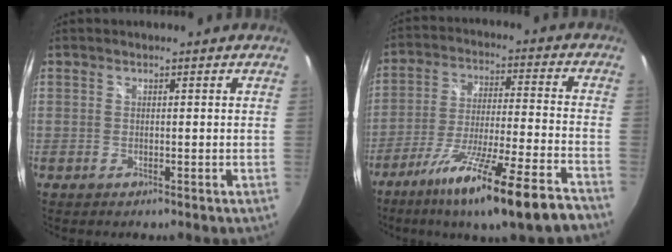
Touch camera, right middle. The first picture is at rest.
{"total": 19.8, "force": [-14.5, 0.3, 13.6], "torque": [-0.241, -0.058, -0.229]}